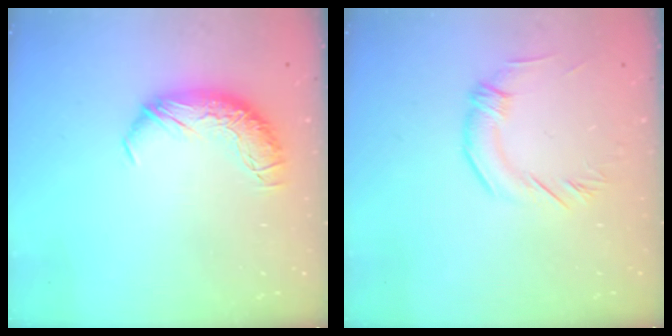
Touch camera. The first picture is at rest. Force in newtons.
{"total": 2.3, "press": 1.9, "slide": 1.4}